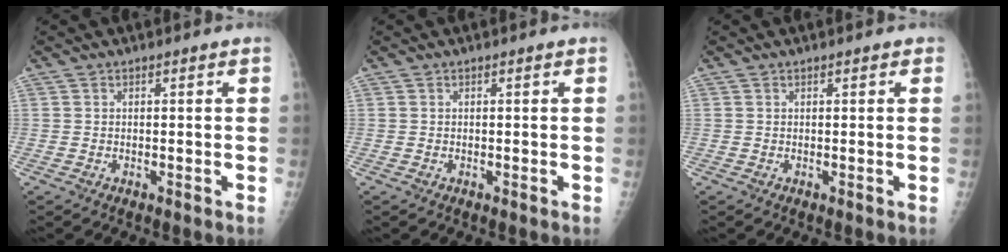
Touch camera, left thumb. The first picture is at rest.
{"total": 0.0}
{"total": 1.0, "force": [0.6, 0.4, 0.6], "torque": [-0.007, -0.001, 0.005]}